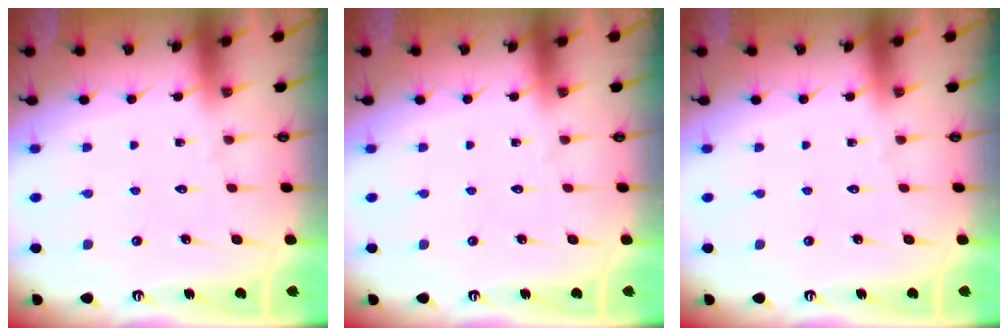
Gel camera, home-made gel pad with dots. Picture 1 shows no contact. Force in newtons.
{"total": 0.0}
{"total": 0.0}